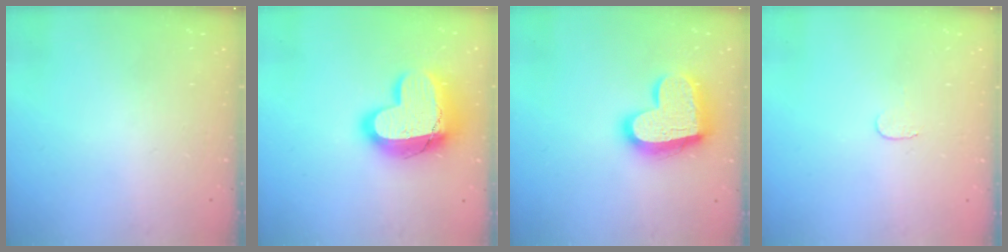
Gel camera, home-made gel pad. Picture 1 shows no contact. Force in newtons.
{"total": 20.3, "press": 20.3, "slide": 1.5}
{"total": 18.2, "press": 18.1, "slide": 1.4}
{"total": 3.0, "press": 3.0, "slide": 0.3}